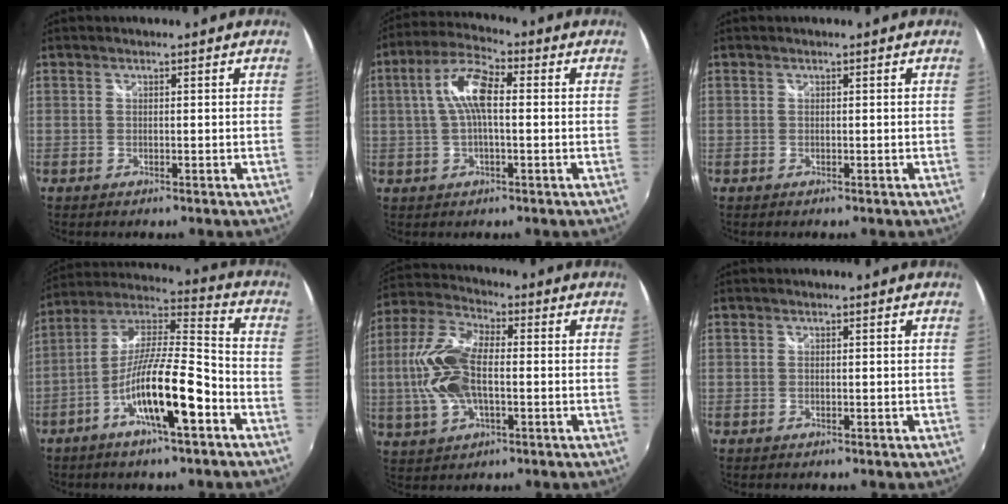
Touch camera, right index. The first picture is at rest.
{"total": 8.7, "force": [0.7, 3.0, 8.1], "torque": [-0.166, 0.019, 0.011]}
{"total": 0.0}
{"total": 15.6, "force": [-7.1, 2.5, 13.6], "torque": [-0.254, -0.006, -0.136]}
{"total": 13.8, "force": [-1.1, 6.7, 12.0], "torque": [-0.265, 0.011, -0.025]}
{"total": 0.0}